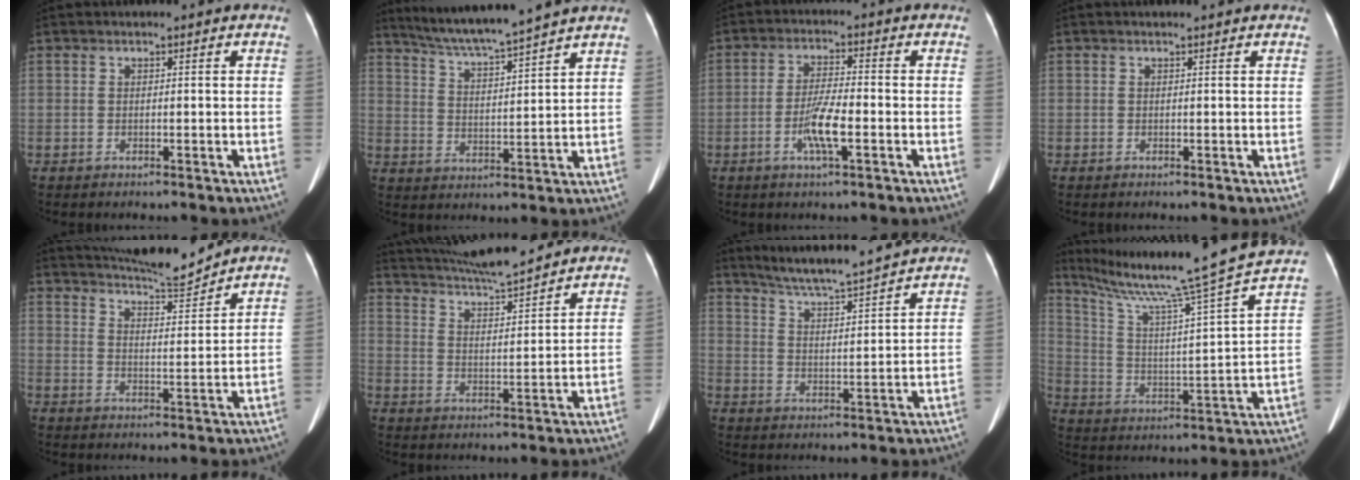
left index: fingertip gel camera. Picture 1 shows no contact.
{"total": 12.0, "force": [10.7, -1.4, 5.2], "torque": [-0.091, 0.010, 0.176]}
{"total": 5.6, "force": [-2.0, 0.5, 5.2], "torque": [-0.105, -0.006, -0.040]}
{"total": 2.1, "force": [2.0, 0.2, 0.6], "torque": [-0.010, 0.018, 0.021]}
{"total": 10.1, "force": [9.7, -0.1, 2.8], "torque": [-0.049, -0.005, 0.151]}
{"total": 16.0, "force": [14.6, 0.8, 6.4], "torque": [-0.117, 0.018, 0.232]}
{"total": 12.7, "force": [11.7, -0.5, 4.9], "torque": [-0.087, 0.011, 0.180]}
{"total": 24.2, "force": [19.8, -1.5, 13.8], "torque": [-0.232, -0.020, 0.288]}